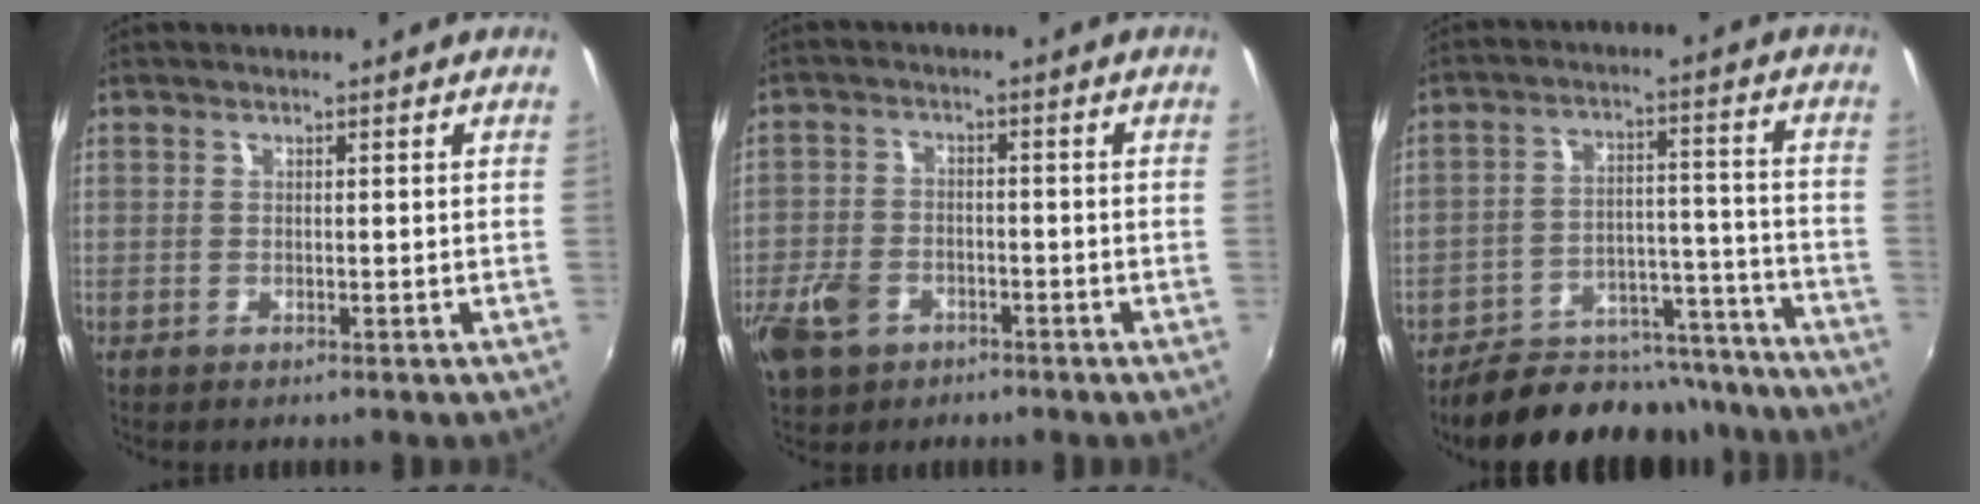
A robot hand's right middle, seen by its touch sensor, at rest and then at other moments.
{"total": 8.9, "force": [-5.0, 6.0, 4.3], "torque": [-0.119, -0.001, -0.093]}
{"total": 19.3, "force": [-17.1, 7.3, 5.0], "torque": [-0.096, 0.049, -0.220]}